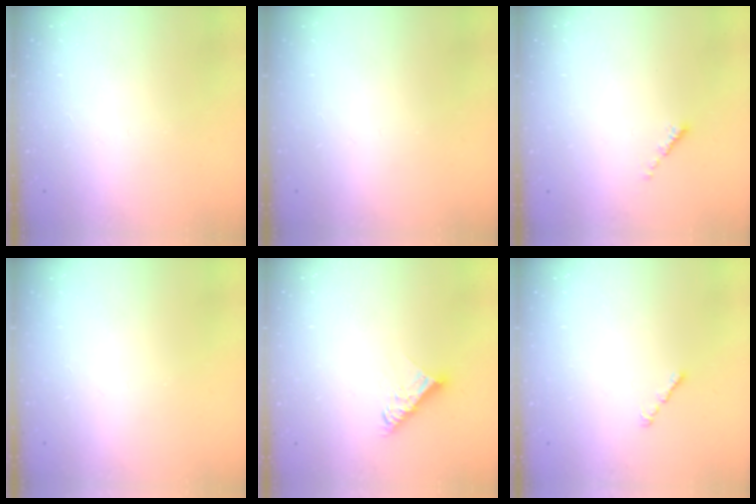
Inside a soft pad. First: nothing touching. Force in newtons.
{"total": 0.0}
{"total": 0.0}
{"total": 0.0}
{"total": 8.9, "press": 8.9, "slide": 0.7}
{"total": 1.0, "press": 0.9, "slide": 0.5}